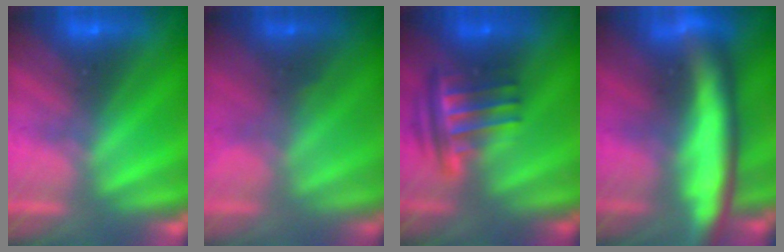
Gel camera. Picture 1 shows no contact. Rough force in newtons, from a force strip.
{"total": 1.1}
{"total": 3.7}
{"total": 9.1}